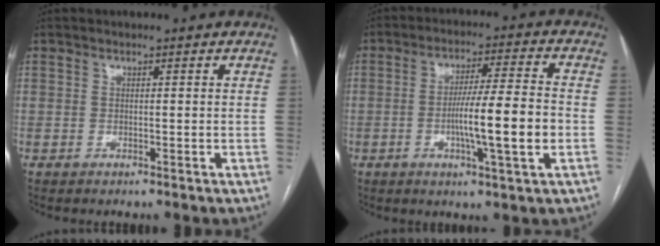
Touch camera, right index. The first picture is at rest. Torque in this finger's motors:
{"motor_torque": [1.68, -0.09, 0.76, 0.16]}